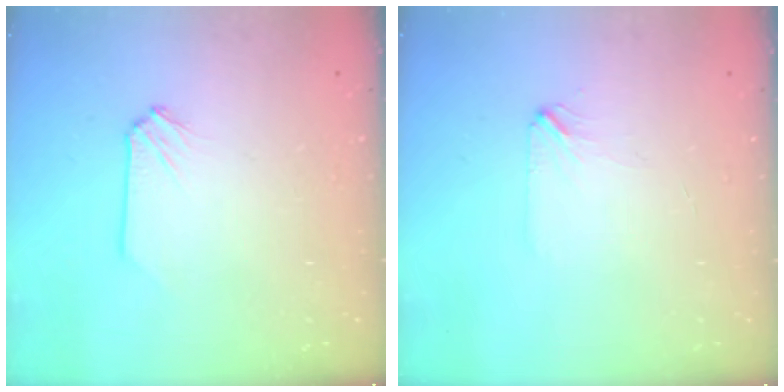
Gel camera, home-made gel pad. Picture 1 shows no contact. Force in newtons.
{"total": 1.9, "press": 1.8, "slide": 0.3}